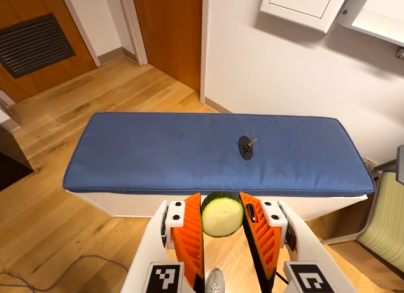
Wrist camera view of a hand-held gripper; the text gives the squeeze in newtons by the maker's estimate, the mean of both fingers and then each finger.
{"total": 7.9, "left": 7.6, "right": 8.1}